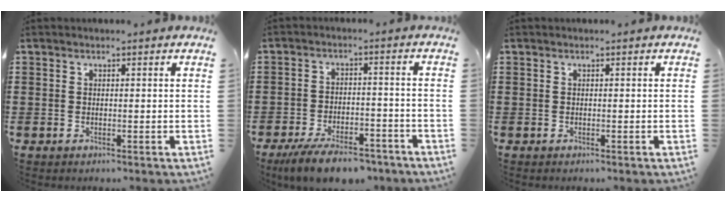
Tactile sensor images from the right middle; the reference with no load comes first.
{"total": 7.3, "force": [-6.2, 1.6, 3.5], "torque": [-0.068, 0.005, -0.117]}
{"total": 0.0}